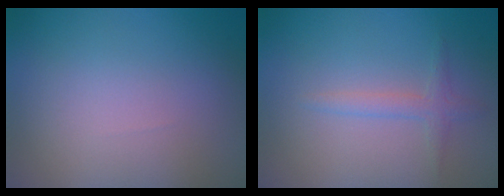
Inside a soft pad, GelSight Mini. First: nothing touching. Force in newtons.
{"total": 1.5, "press": 1.5, "slide": 0.1}